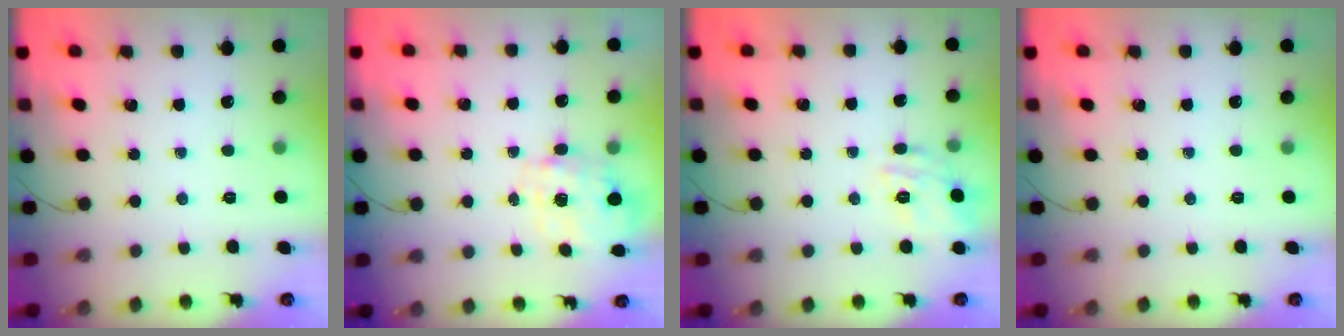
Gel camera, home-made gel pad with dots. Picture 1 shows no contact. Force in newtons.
{"total": 3.8, "press": 3.7, "slide": 0.9}
{"total": 7.3, "press": 7.3, "slide": 0.9}
{"total": 0.0}